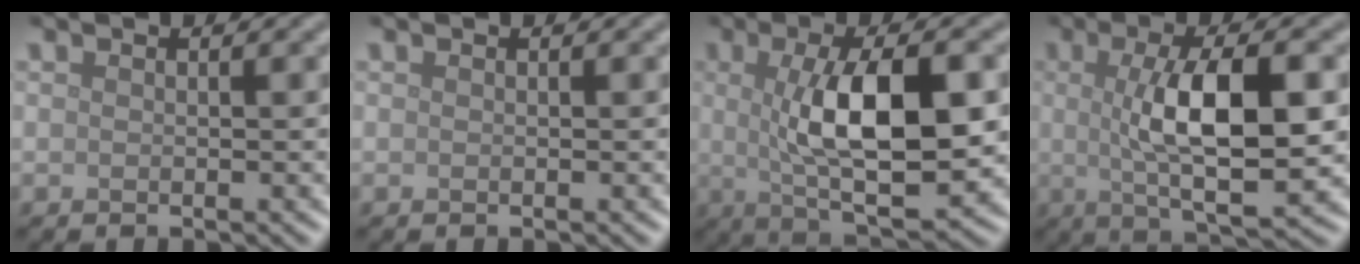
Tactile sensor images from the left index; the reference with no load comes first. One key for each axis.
{"total": 0.0}
{"total": 9.6, "fx": 0.6, "fy": 3.2, "fz": 9.0, "tx": -0.144, "ty": -0.003, "tz": 0.013}
{"total": 8.8, "fx": 0.5, "fy": 2.7, "fz": 8.3, "tx": -0.135, "ty": -0.002, "tz": 0.011}